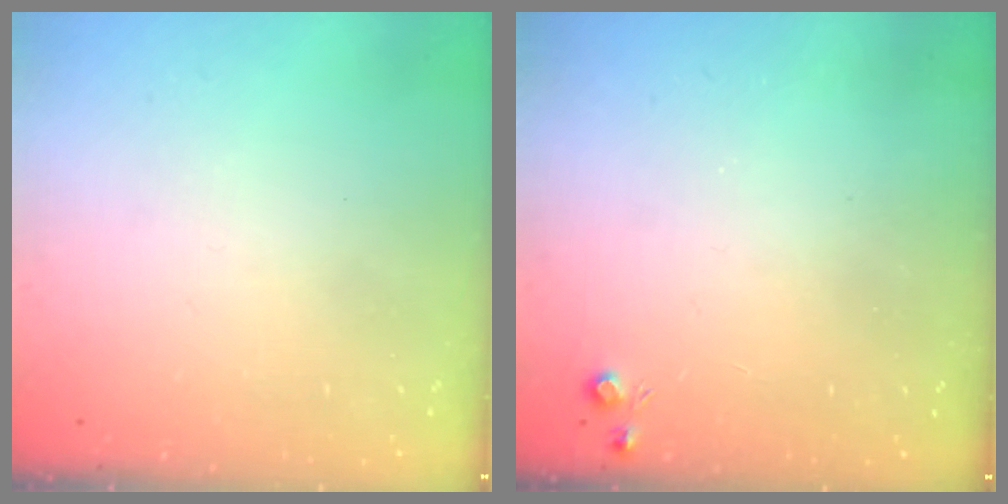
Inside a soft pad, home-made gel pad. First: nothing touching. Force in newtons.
{"total": 4.0, "press": 3.9, "slide": 0.6}